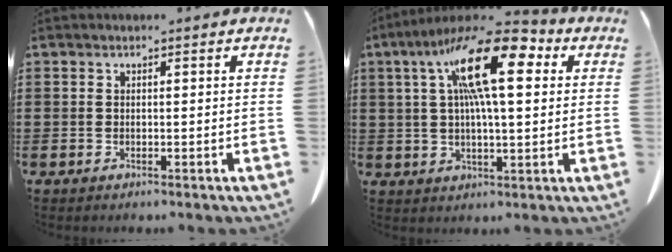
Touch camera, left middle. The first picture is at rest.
{"total": 15.2, "force": [5.9, 4.4, 13.3], "torque": [-0.253, -0.002, 0.090]}